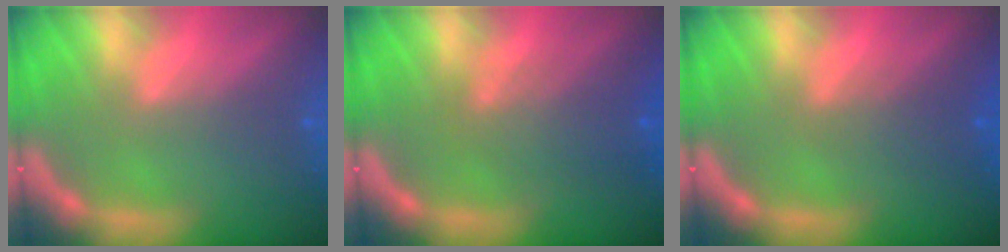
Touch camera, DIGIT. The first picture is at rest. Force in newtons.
{"total": 4.1}
{"total": 2.5}